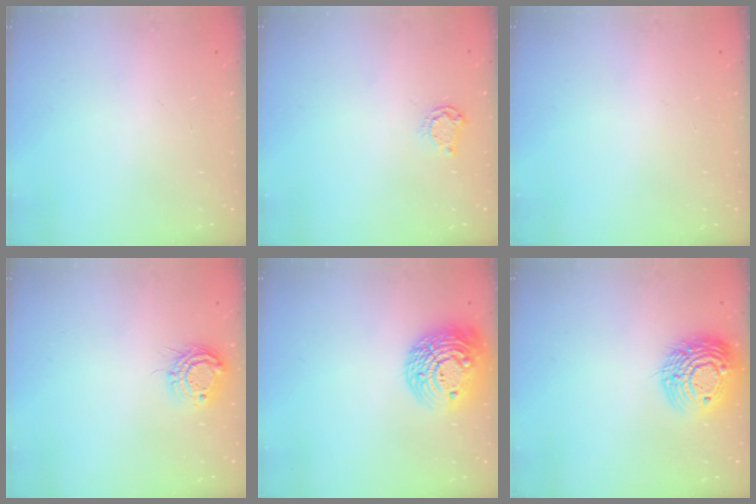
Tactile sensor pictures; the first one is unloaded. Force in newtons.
{"total": 4.6, "press": 4.6, "slide": 0.6}
{"total": 0.0}
{"total": 8.8, "press": 8.8, "slide": 0.8}
{"total": 15.9, "press": 15.9, "slide": 1.0}
{"total": 16.4, "press": 16.3, "slide": 1.4}